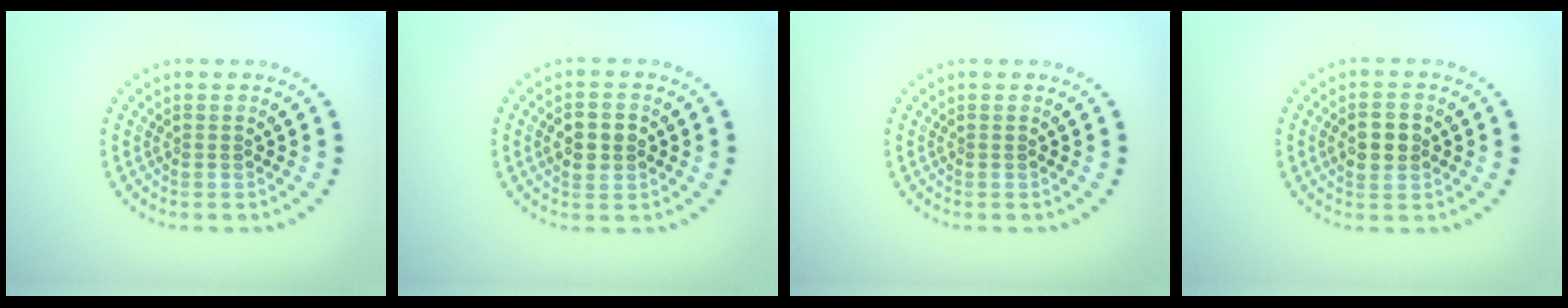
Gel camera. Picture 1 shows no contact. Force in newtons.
{"total": 3.0, "press": 3.0, "slide": 0.1}
{"total": 0.0}
{"total": 2.9, "press": 2.9, "slide": 0.1}